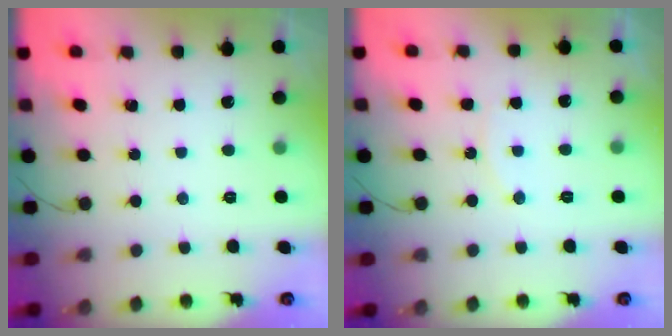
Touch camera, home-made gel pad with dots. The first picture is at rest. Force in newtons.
{"total": 5.7, "press": 5.7, "slide": 0.5}